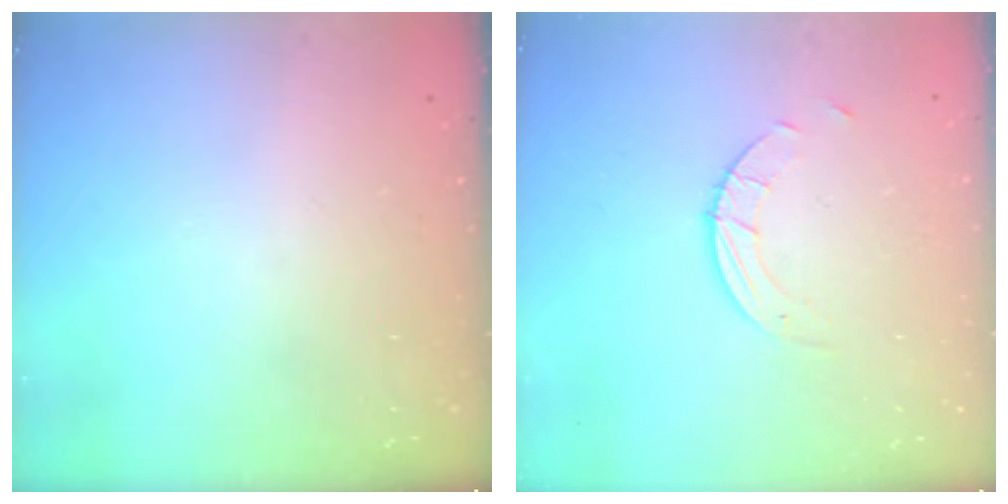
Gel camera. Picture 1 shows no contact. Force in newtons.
{"total": 2.7, "press": 2.7, "slide": 0.3}